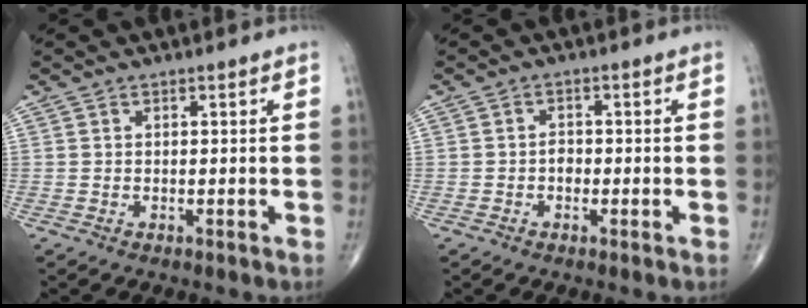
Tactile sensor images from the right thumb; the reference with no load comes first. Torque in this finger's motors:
{"motor_torque": [0.30, 1.21, 0.04, -0.16, -0.02]}